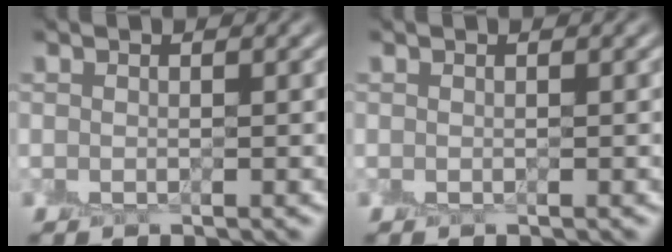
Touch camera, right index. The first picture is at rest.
{"total": 0.0}